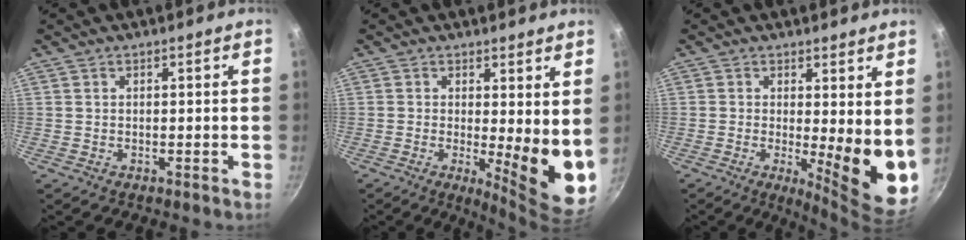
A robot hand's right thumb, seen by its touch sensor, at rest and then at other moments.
{"total": 10.3, "force": [0.5, 3.0, 9.8], "torque": [-0.120, -0.035, 0.010]}
{"total": 10.8, "force": [0.5, 3.2, 10.3], "torque": [-0.124, -0.036, 0.010]}